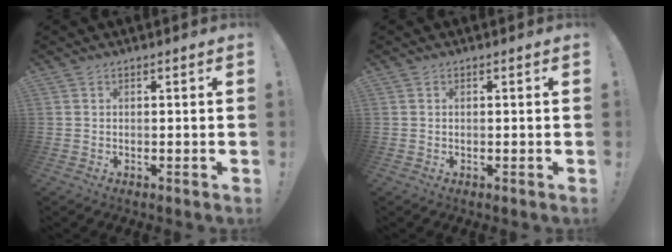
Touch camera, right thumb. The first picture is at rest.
{"total": 0.0}